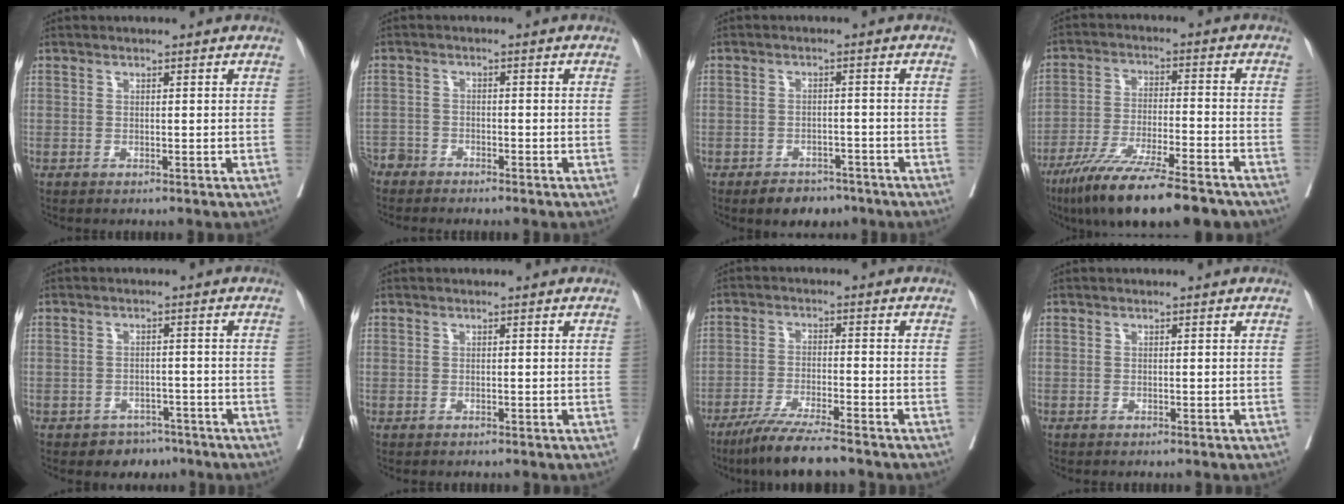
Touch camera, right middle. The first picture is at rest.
{"total": 3.4, "force": [-3.3, 0.8, -0.2], "torque": [0.010, -0.007, -0.066]}
{"total": 4.9, "force": [-3.7, 2.7, 1.7], "torque": [-0.017, 0.005, -0.051]}
{"total": 17.6, "force": [-13.6, 2.3, 11.0], "torque": [-0.170, -0.034, -0.223]}
{"total": 3.6, "force": [-2.7, 2.4, 0.4], "torque": [0.001, 0.011, -0.034]}
{"total": 0.0}
{"total": 8.1, "force": [-6.6, -0.2, 4.7], "torque": [-0.078, -0.025, -0.118]}
{"total": 0.0}